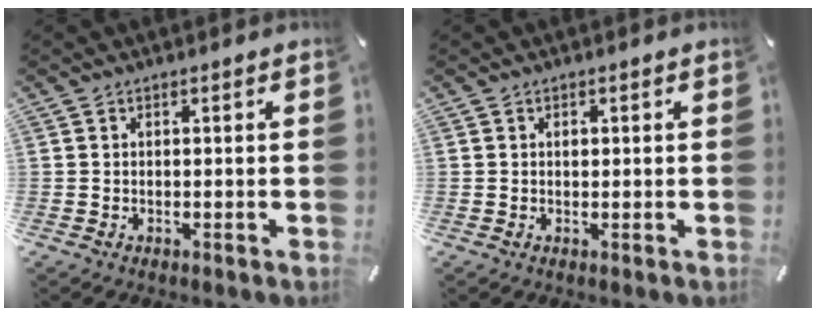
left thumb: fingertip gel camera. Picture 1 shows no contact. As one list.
[{"total": 0.8, "force": [0.2, 0.6, 0.5], "torque": [-0.002, -0.002, 0.002]}]